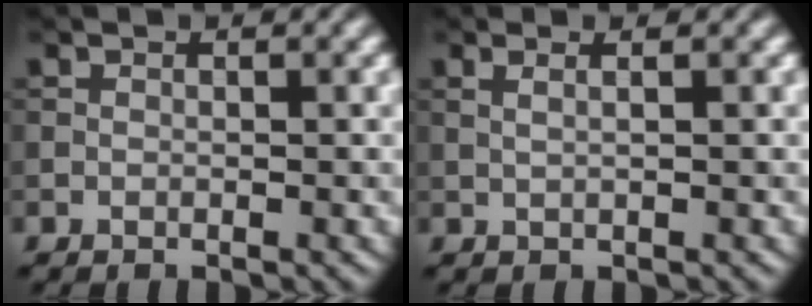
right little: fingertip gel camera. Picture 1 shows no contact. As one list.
[{"total": 2.1, "force": [1.0, 0.9, 1.5], "torque": [-0.011, 0.006, -0.006]}]